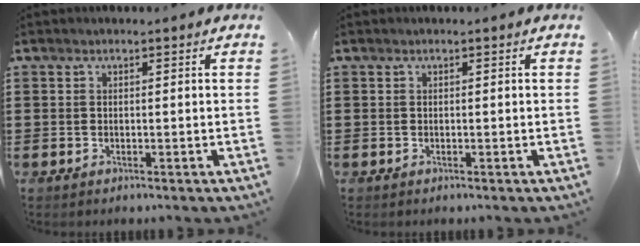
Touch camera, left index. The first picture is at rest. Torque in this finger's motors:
{"motor_torque": [0.00, 0.00, 0.00, 0.00]}